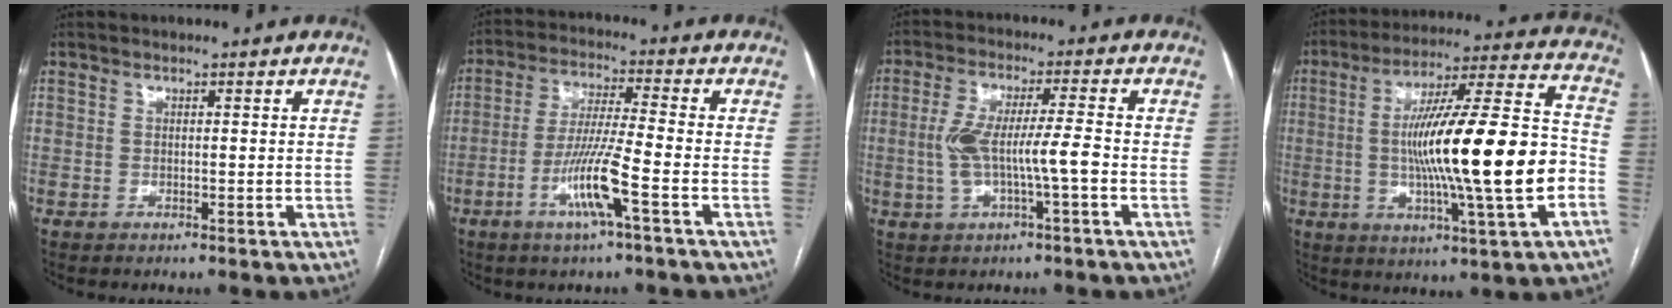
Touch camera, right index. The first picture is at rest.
{"total": 9.5, "force": [-3.9, -0.4, 8.6], "torque": [-0.170, -0.007, -0.078]}
{"total": 8.2, "force": [-1.5, 1.1, 7.9], "torque": [-0.158, 0.016, -0.026]}
{"total": 21.6, "force": [-3.5, 1.0, 21.3], "torque": [-0.341, 0.007, -0.053]}